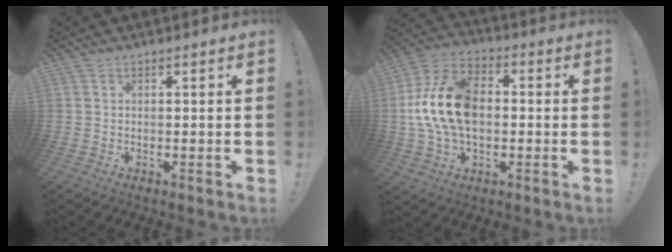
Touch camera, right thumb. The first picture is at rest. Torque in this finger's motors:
{"motor_torque": [0.44, 0.46, 0.31, 0.12, 0.28]}